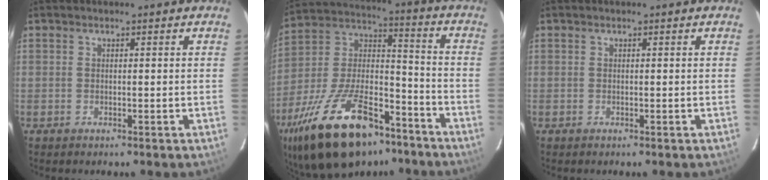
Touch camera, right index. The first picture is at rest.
{"total": 26.8, "force": [-17.4, 11.8, 16.7], "torque": [-0.324, 0.002, -0.282]}
{"total": 0.0}